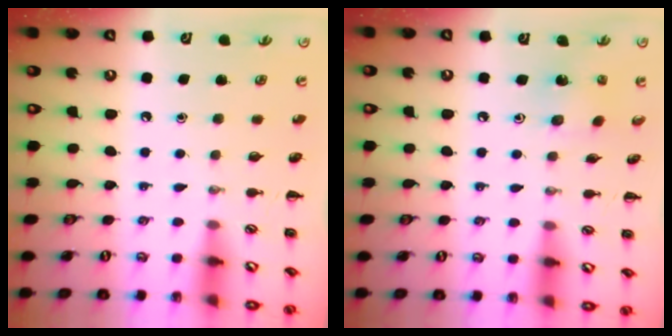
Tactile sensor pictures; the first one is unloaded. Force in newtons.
{"total": 1.4, "press": 1.3, "slide": 0.6}